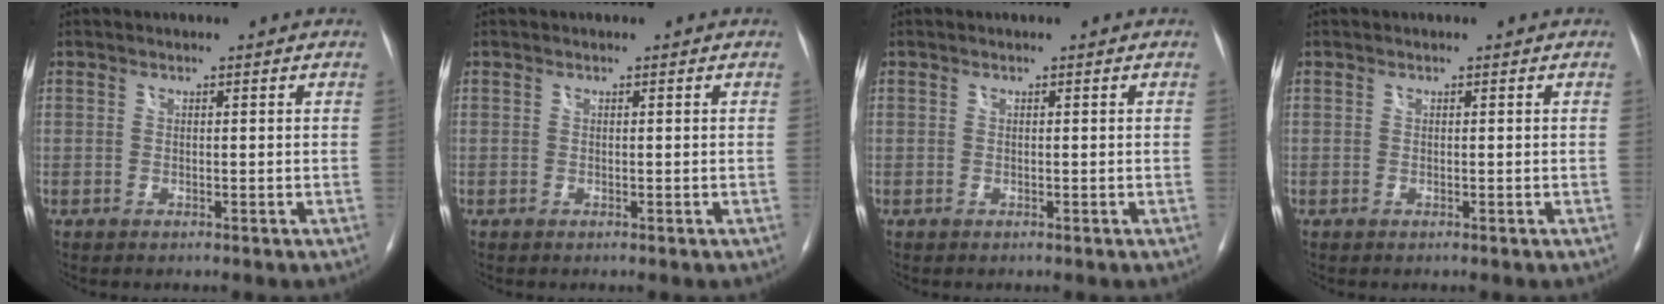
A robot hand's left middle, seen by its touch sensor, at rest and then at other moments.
{"total": 0.0}
{"total": 0.0}
{"total": 0.0}